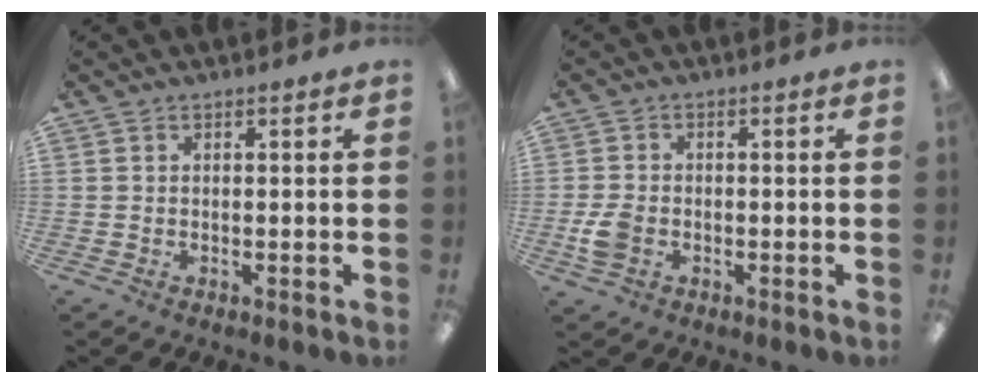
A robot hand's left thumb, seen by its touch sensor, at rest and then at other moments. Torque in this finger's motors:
{"motor_torque": [-0.05, 0.07, -0.03, 0.03, 0.01]}